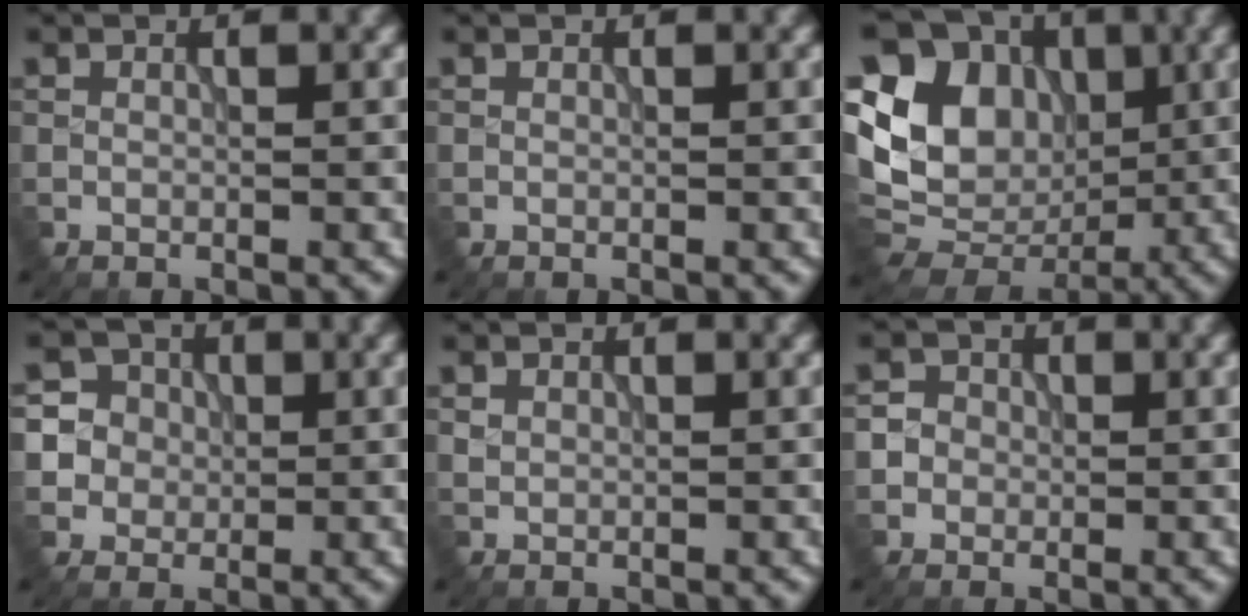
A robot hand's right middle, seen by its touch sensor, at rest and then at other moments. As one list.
[{"total": 0.0}, {"total": 12.4, "force": [1.0, 10.1, 7.2], "torque": [-0.139, 0.012, 0.022]}, {"total": 7.1, "force": [1.5, 6.7, 1.8], "torque": [-0.051, 0.033, 0.020]}, {"total": 0.6, "force": [0.3, 0.5, 0.1], "torque": [-0.003, -0.003, 0.008]}, {"total": 3.5, "force": [0.2, 3.4, 0.9], "torque": [0.005, 0.021, -0.007]}]